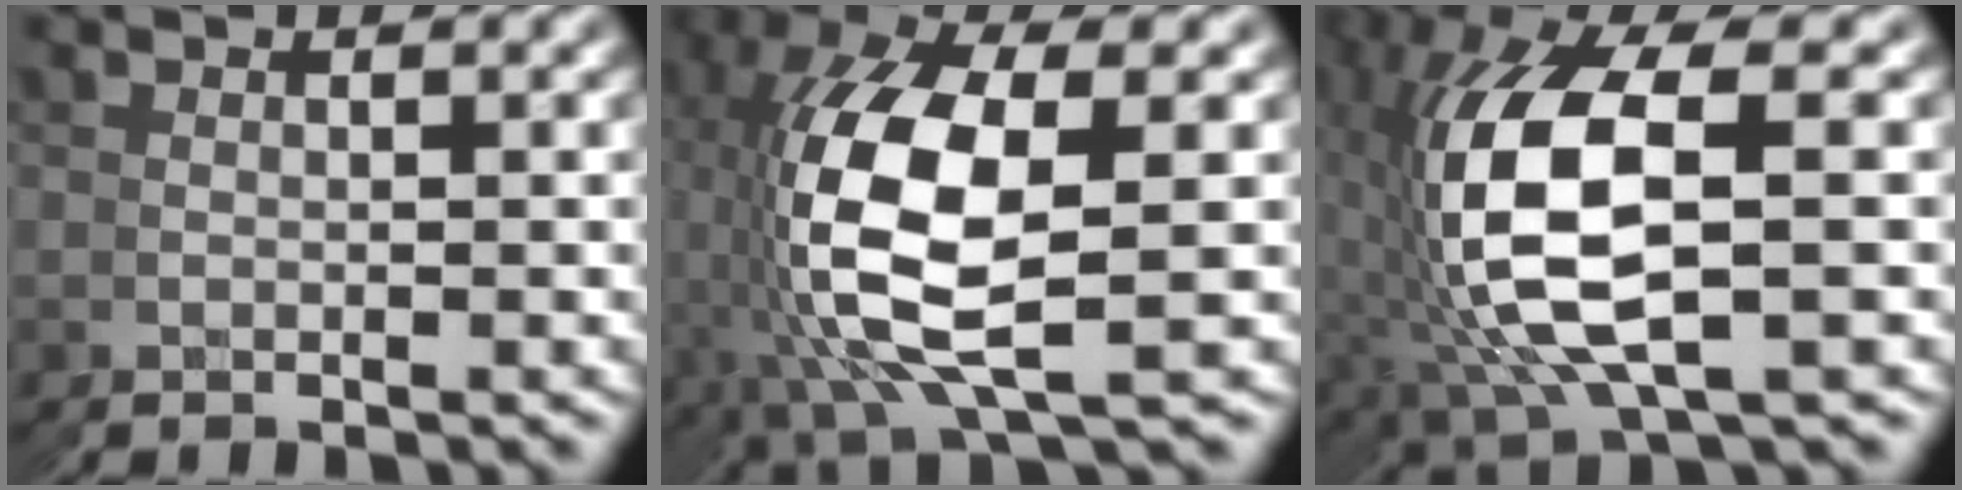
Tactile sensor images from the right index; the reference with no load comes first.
{"total": 11.0, "force": [0.8, 5.6, 9.5], "torque": [-0.229, -0.025, 0.042]}
{"total": 12.1, "force": [0.6, 6.5, 10.1], "torque": [-0.236, -0.023, 0.035]}